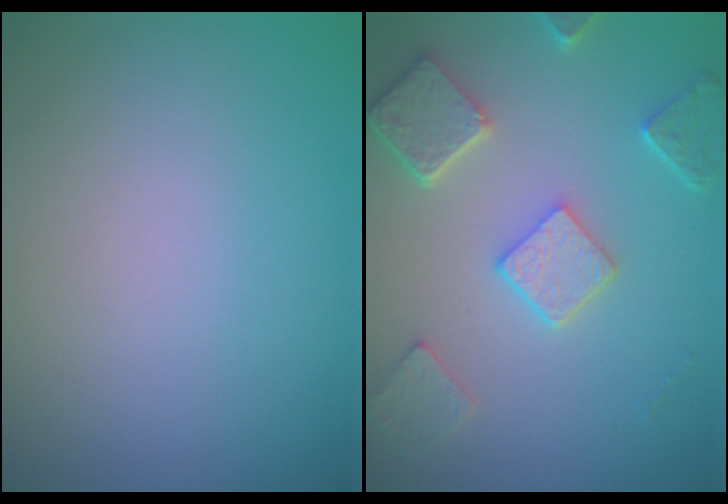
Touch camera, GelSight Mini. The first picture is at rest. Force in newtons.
{"total": 4.9, "press": 3.8, "slide": 3.2}